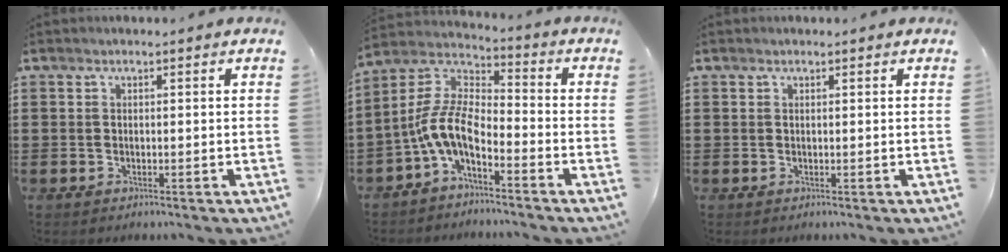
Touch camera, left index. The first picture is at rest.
{"total": 8.9, "force": [-5.2, 3.7, 6.2], "torque": [-0.161, -0.012, -0.116]}
{"total": 0.0}